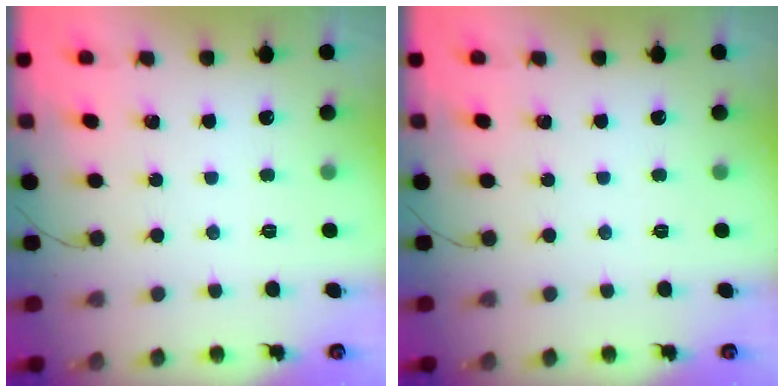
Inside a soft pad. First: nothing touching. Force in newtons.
{"total": 0.0}